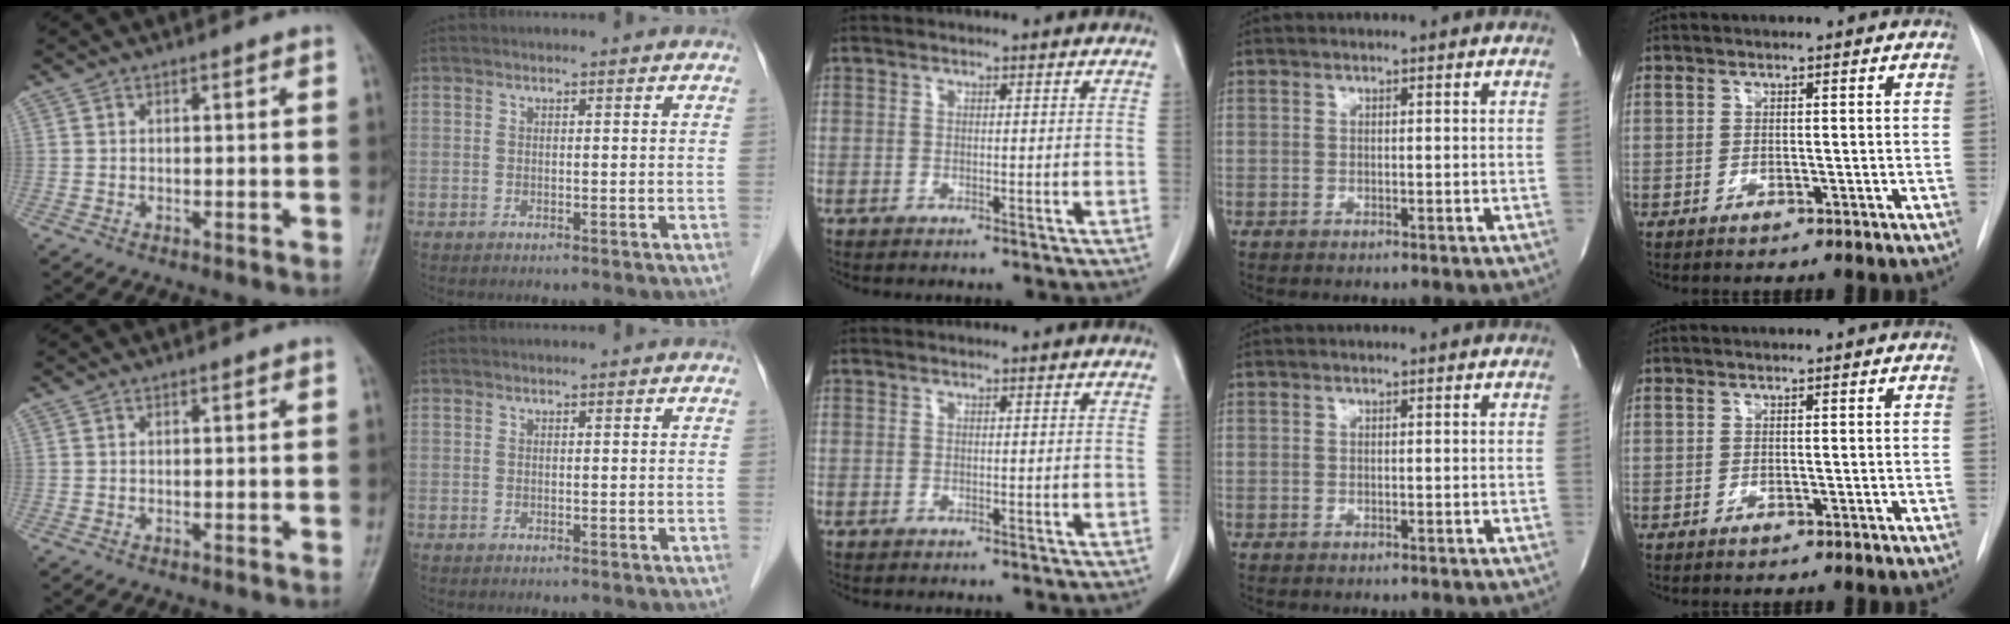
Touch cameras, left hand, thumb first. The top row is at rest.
{}